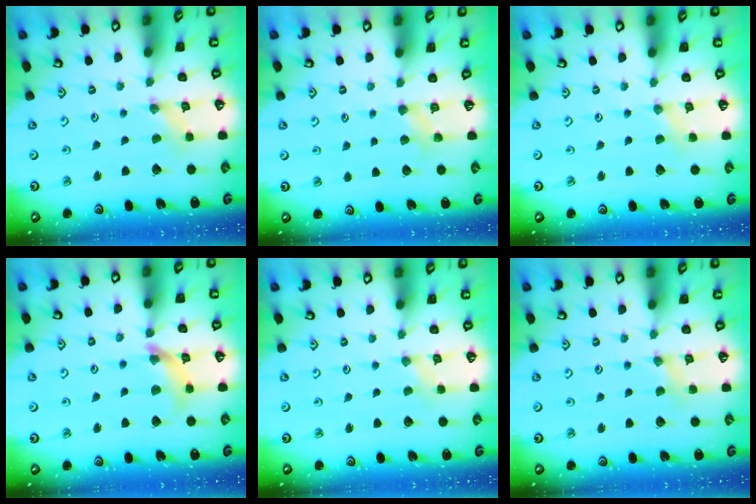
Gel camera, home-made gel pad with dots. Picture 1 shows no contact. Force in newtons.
{"total": 5.0, "press": 5.0, "slide": 0.6}
{"total": 2.3, "press": 2.3, "slide": 0.4}
{"total": 9.7, "press": 9.6, "slide": 1.1}
{"total": 0.0}
{"total": 1.7, "press": 1.7, "slide": 0.2}